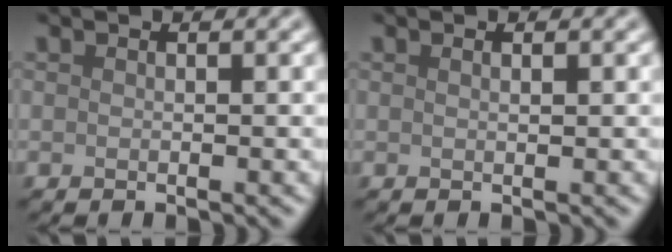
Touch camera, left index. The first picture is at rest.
{"total": 0.6, "force": [0.3, 0.1, 0.5], "torque": [-0.007, 0.002, 0.003]}